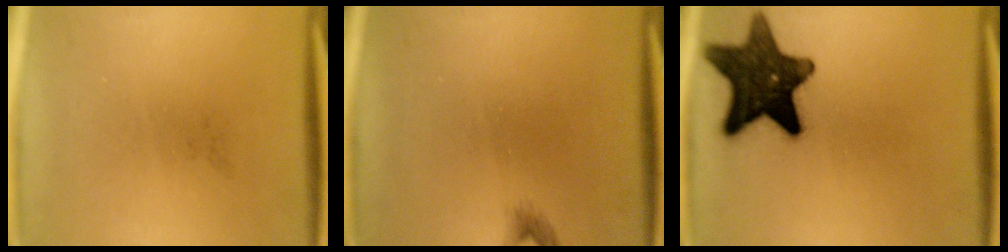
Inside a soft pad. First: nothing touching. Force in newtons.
{"total": 0.9}
{"total": 14.5}